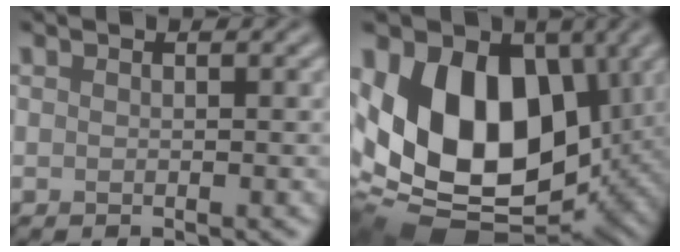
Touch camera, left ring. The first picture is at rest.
{"total": 16.7, "force": [1.7, 11.3, 12.2], "torque": [-0.203, -0.012, 0.023]}